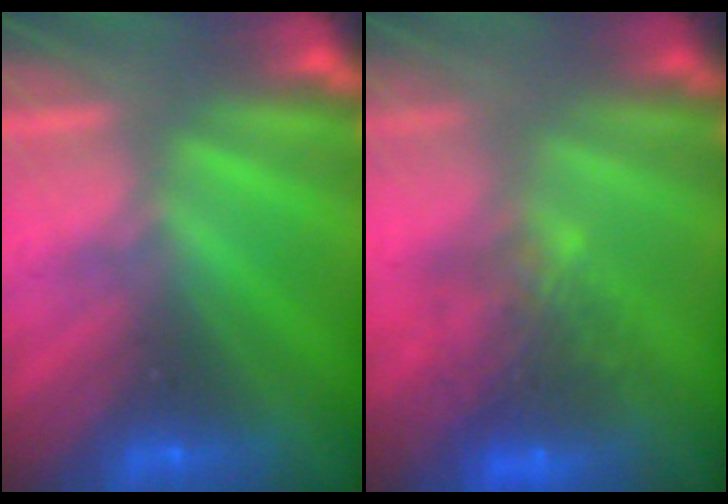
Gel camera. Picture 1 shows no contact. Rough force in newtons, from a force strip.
{"total": 7.9}